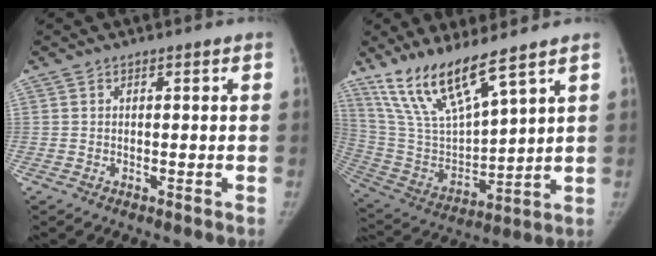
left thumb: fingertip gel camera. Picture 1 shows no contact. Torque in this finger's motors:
{"motor_torque": [0.26, 0.14, 1.44, -1.34, 0.13]}